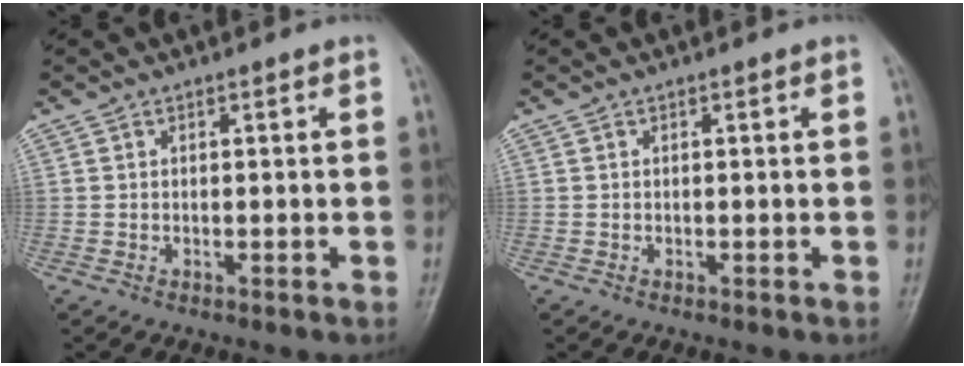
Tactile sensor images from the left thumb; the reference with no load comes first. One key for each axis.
{"total": 0.0}